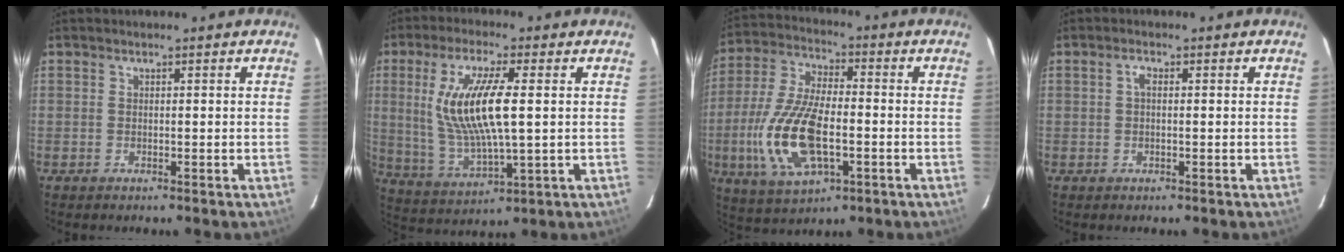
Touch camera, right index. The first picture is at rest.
{"total": 14.2, "force": [1.9, 3.5, 13.7], "torque": [-0.269, -0.006, 0.048]}
{"total": 16.7, "force": [-4.0, 7.5, 14.4], "torque": [-0.314, -0.007, -0.071]}
{"total": 1.2, "force": [0.1, 0.6, 1.1], "torque": [-0.022, 0.007, -0.001]}